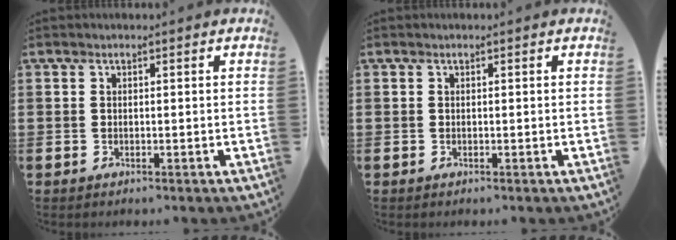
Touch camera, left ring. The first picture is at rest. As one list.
[{"total": 0.0}]